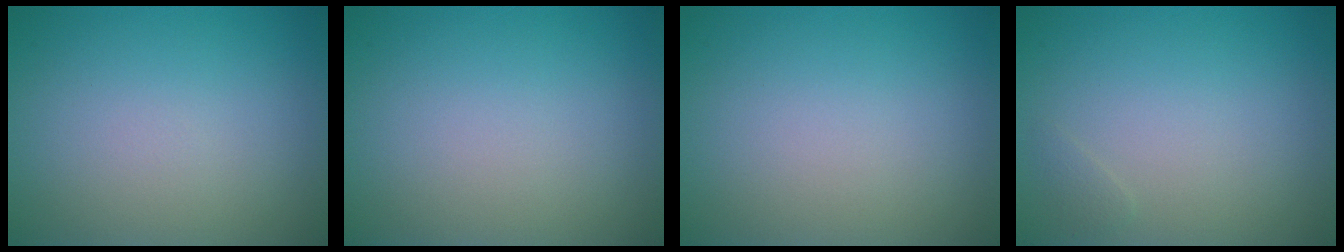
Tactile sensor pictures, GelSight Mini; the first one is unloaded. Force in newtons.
{"total": 0.0}
{"total": 0.0}
{"total": 0.5, "press": 0.5, "slide": 0.0}